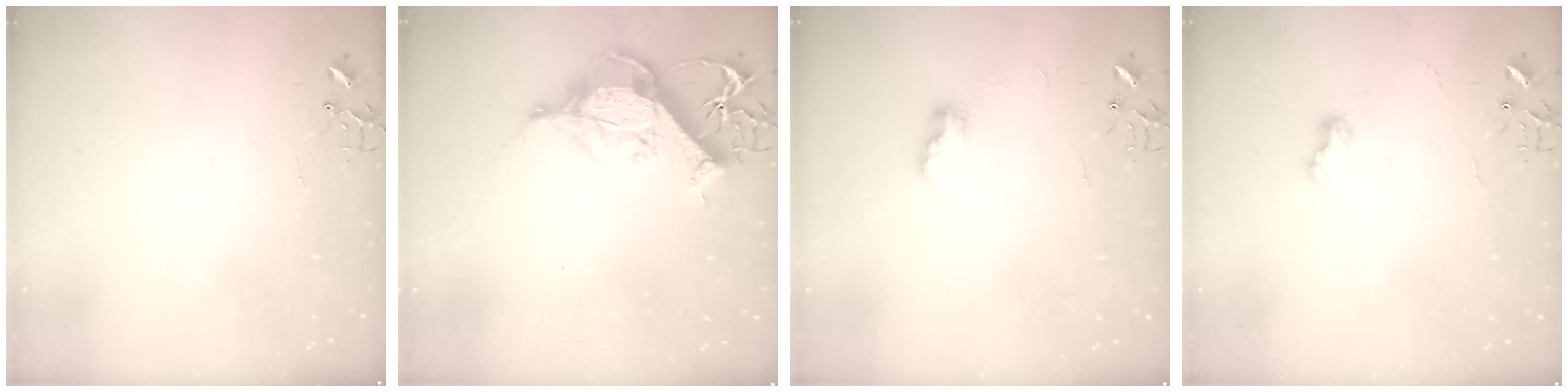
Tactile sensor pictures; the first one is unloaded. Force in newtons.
{"total": 13.7, "press": 13.5, "slide": 2.2}
{"total": 7.6, "press": 7.5, "slide": 0.4}
{"total": 6.0, "press": 6.0, "slide": 0.7}